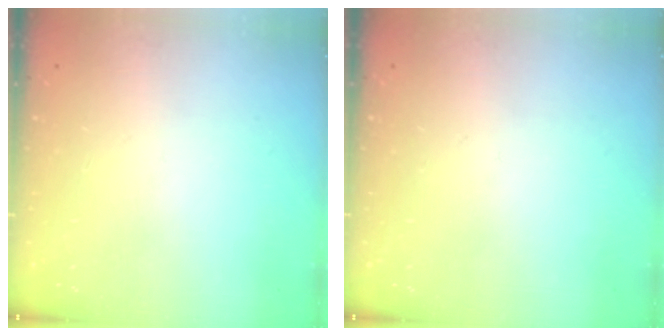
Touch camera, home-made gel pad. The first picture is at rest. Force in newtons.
{"total": 0.0}